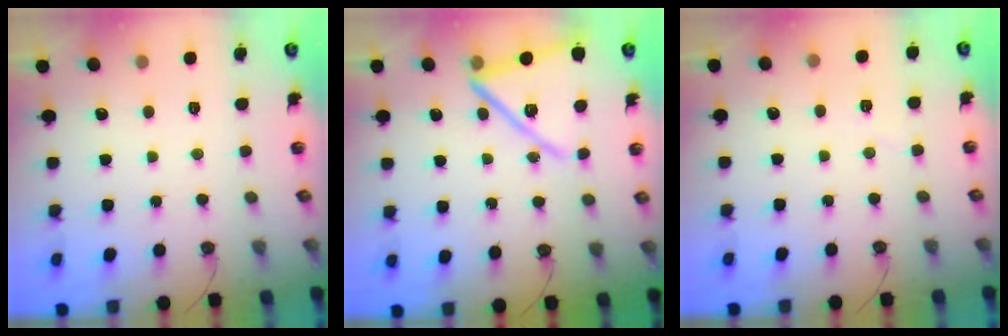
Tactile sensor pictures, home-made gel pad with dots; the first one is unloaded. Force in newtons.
{"total": 15.8, "press": 15.8, "slide": 1.3}
{"total": 2.6, "press": 2.2, "slide": 1.5}